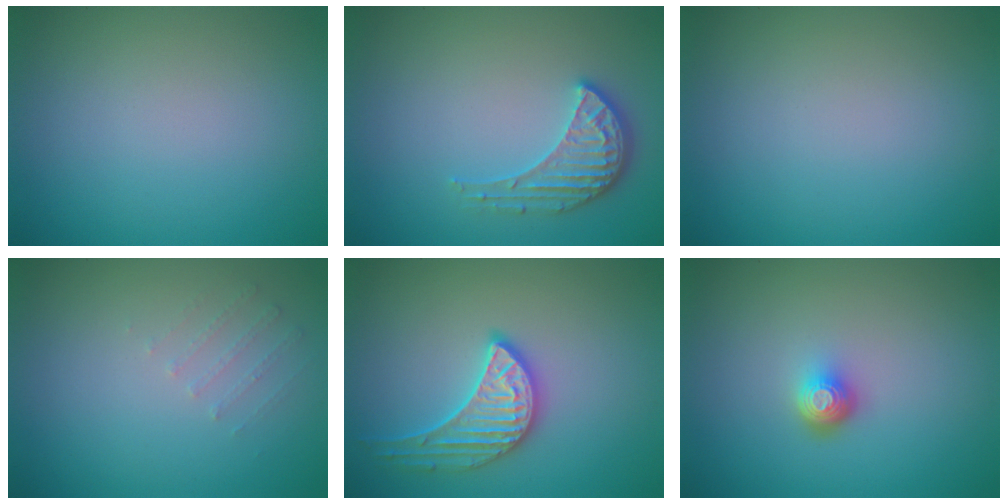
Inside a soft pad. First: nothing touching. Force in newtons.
{"total": 3.4, "press": 3.2, "slide": 1.3}
{"total": 0.0}
{"total": 0.6, "press": 0.5, "slide": 0.4}
{"total": 3.4, "press": 3.3, "slide": 0.4}
{"total": 2.0, "press": 1.5, "slide": 1.4}